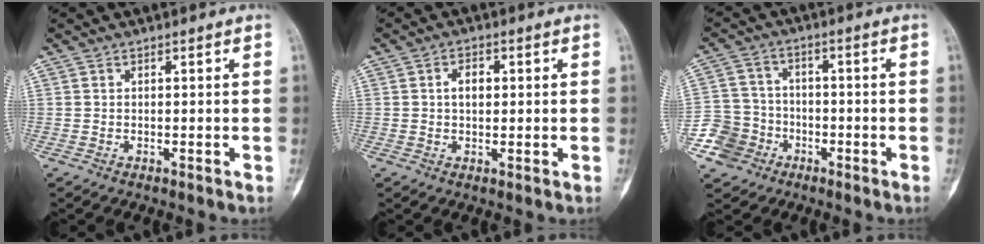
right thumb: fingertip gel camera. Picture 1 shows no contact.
{"total": 3.4, "force": [0.6, 2.1, 2.6], "torque": [-0.033, 0.001, 0.008]}
{"total": 8.1, "force": [-4.3, 6.9, 0.6], "torque": [0.018, 0.033, -0.083]}